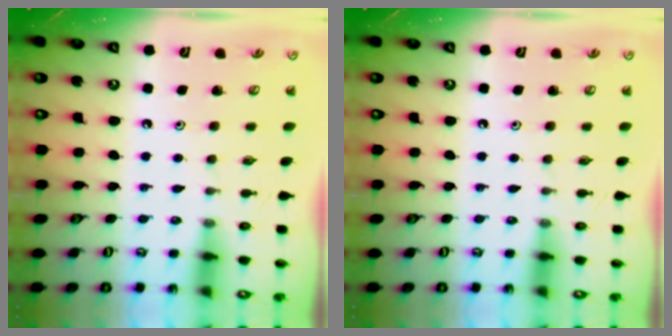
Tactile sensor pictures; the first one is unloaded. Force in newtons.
{"total": 0.0}